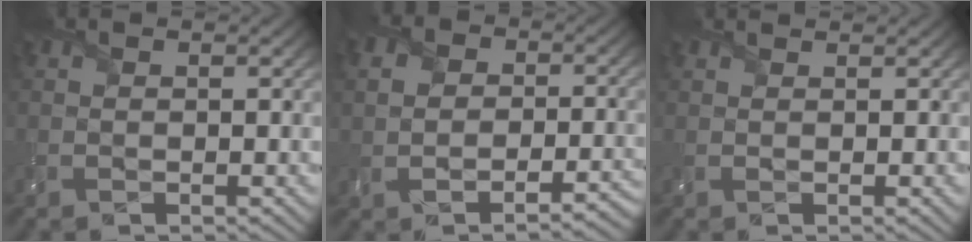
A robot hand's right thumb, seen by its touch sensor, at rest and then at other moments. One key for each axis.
{"total": 6.2, "fx": -1.5, "fy": 5.0, "fz": 3.4, "tx": -0.049, "ty": 0.000, "tz": -0.033}
{"total": 1.7, "fx": 1.4, "fy": 0.3, "fz": 1.0, "tx": -0.026, "ty": 0.002, "tz": 0.020}